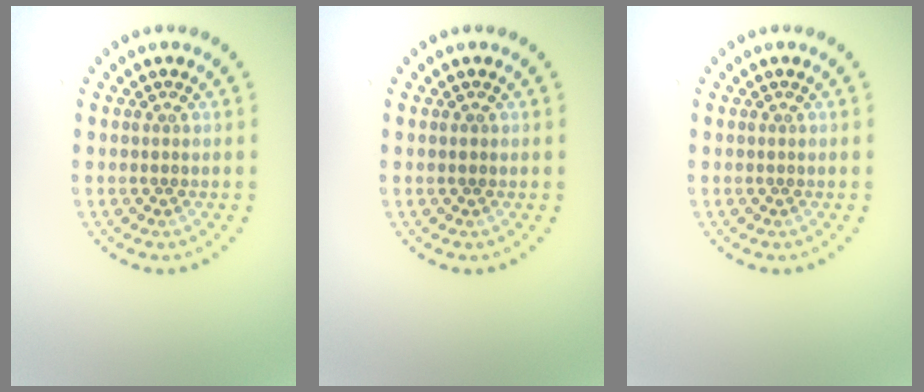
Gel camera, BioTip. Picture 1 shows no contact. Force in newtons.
{"total": 0.7, "press": 0.7, "slide": 0.0}
{"total": 0.0}